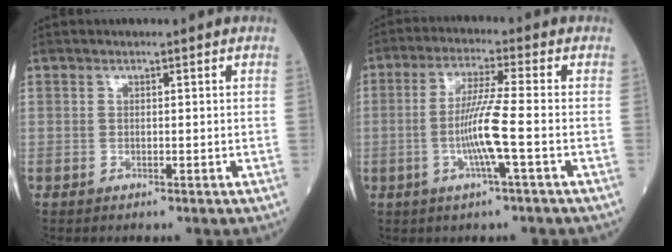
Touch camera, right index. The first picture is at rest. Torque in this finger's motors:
{"motor_torque": [0.27, -0.12, 0.20, 0.06]}